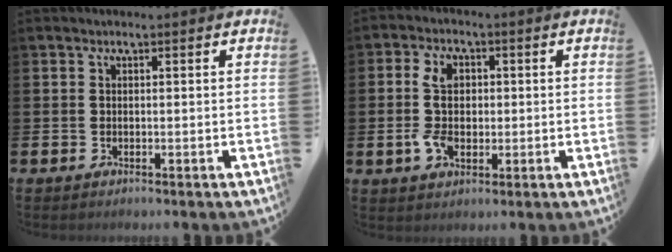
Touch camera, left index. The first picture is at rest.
{"total": 6.4, "force": [0.3, 4.2, 4.8], "torque": [-0.106, 0.009, 0.000]}